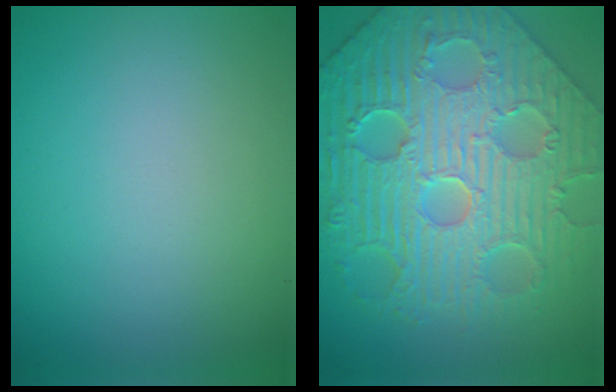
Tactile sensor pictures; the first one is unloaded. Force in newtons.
{"total": 10.1, "press": 7.9, "slide": 6.2}